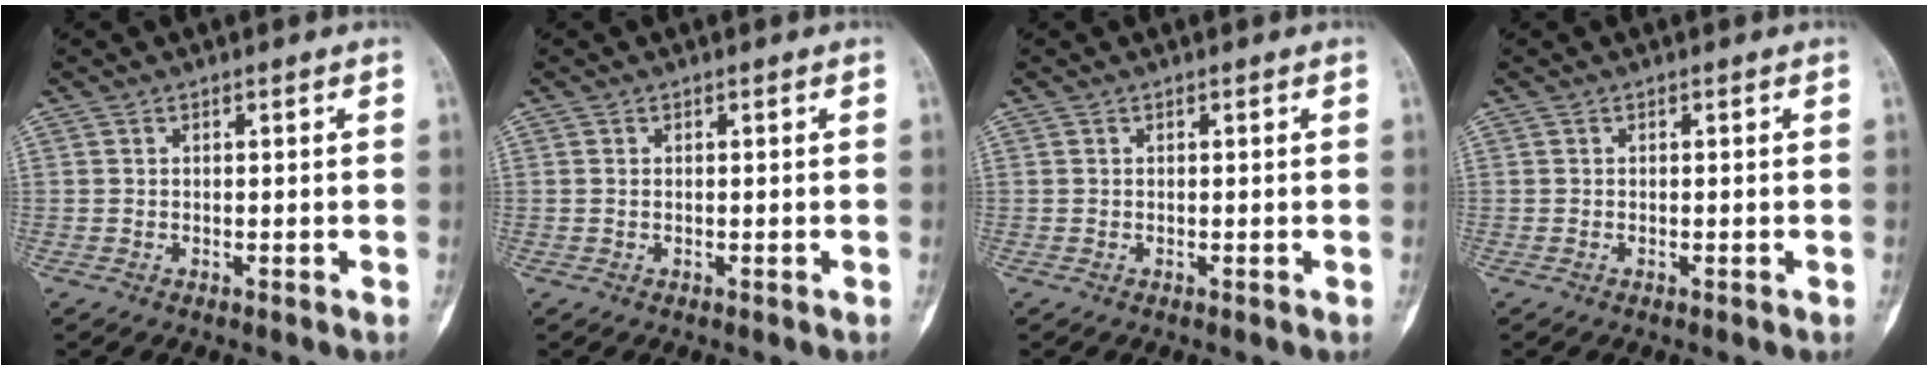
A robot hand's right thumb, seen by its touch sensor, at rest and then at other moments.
{"total": 0.0}
{"total": 0.0}
{"total": 0.0}